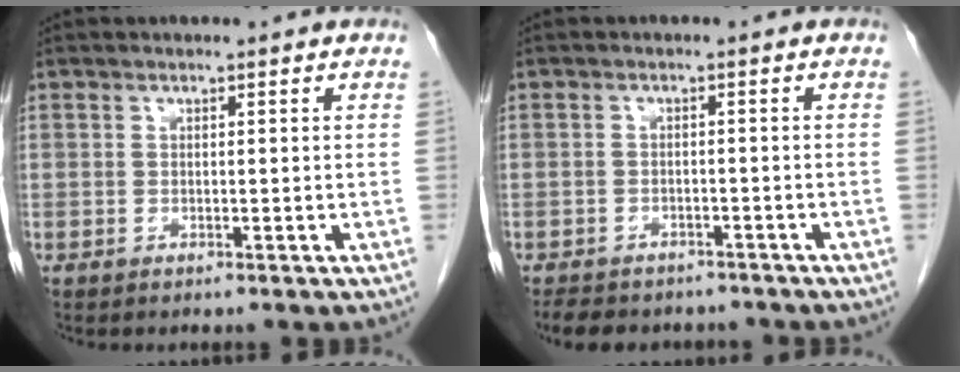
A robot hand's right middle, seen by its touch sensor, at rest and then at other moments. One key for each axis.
{"total": 9.4, "fx": -8.0, "fy": 4.0, "fz": 2.8, "tx": -0.054, "ty": 0.000, "tz": -0.101}